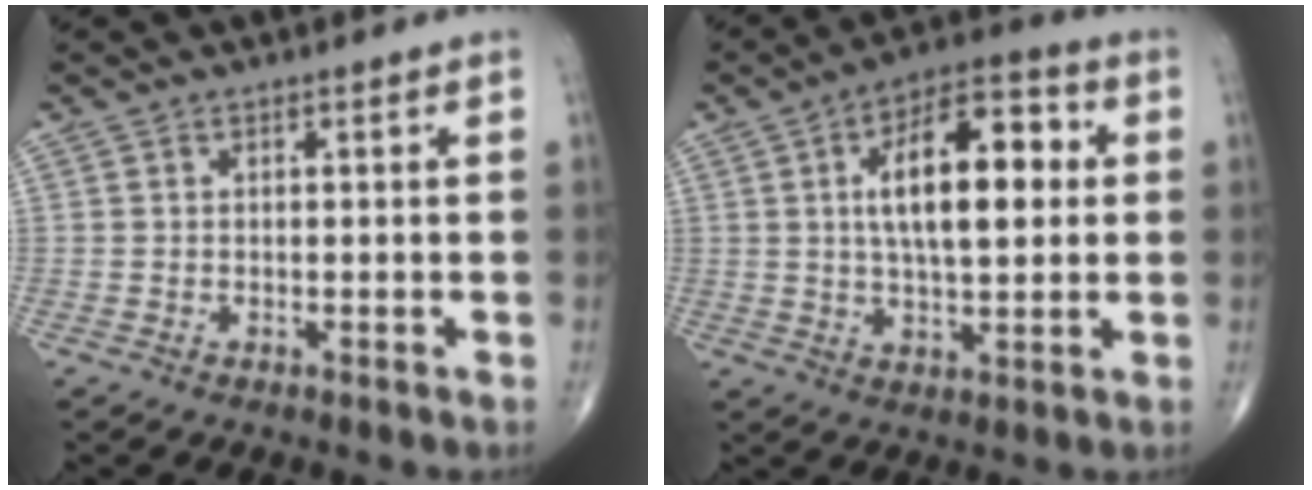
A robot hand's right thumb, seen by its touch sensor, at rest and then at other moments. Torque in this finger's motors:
{"motor_torque": [-0.01, 0.51, 0.85, -0.08, 0.12]}